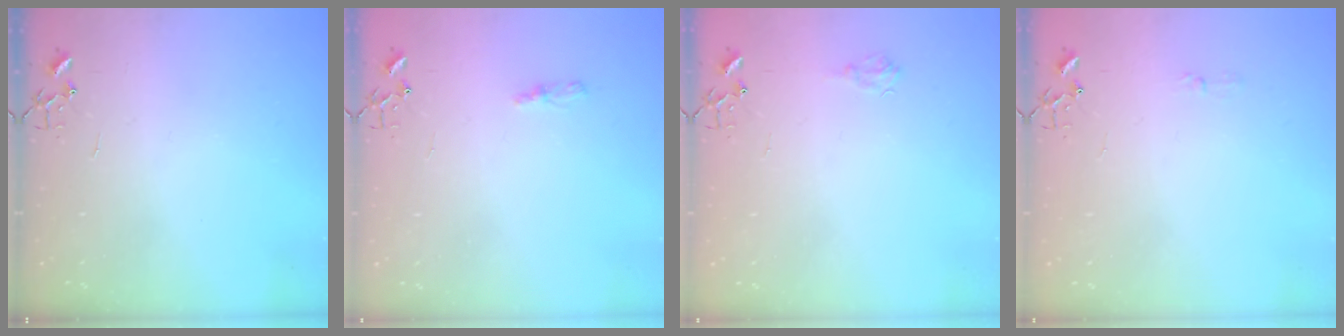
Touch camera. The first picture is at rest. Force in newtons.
{"total": 4.2, "press": 4.1, "slide": 0.5}
{"total": 6.1, "press": 6.1, "slide": 0.8}
{"total": 3.3, "press": 3.2, "slide": 0.4}